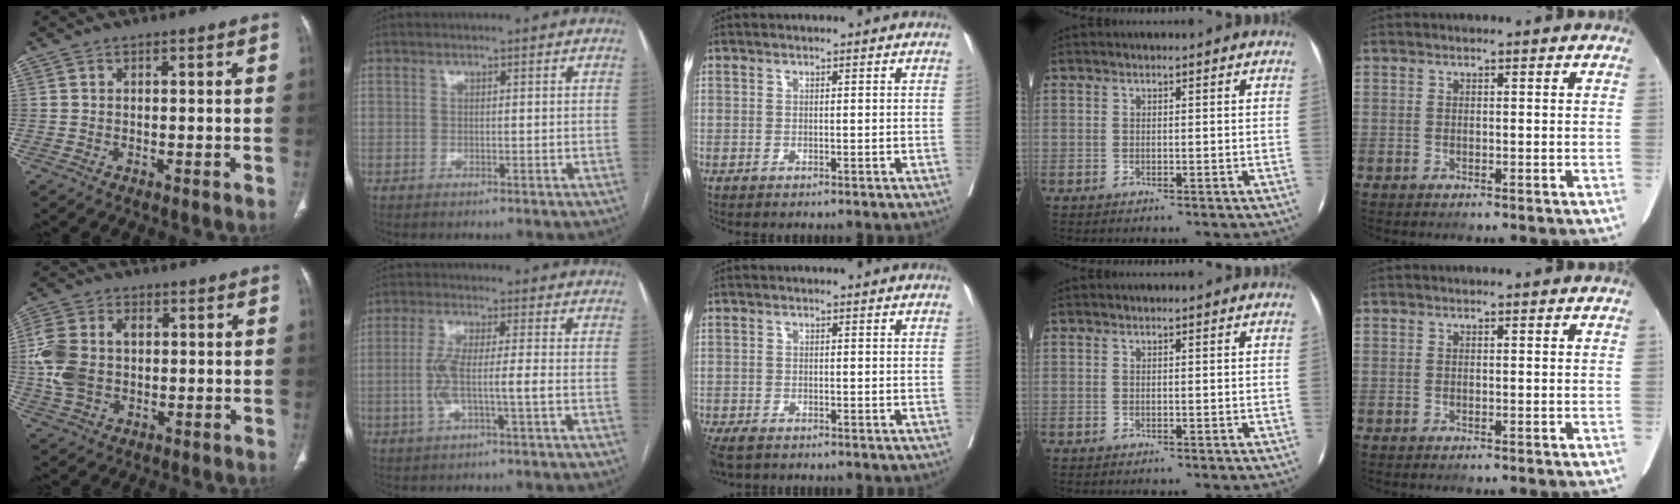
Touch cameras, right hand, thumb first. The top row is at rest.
{"thumb": {"total": 11.2, "force": [0.3, 8.2, 7.6], "torque": [-0.156, 0.016, 0.008]}, "index": {"total": 6.3, "force": [-1.3, 0.5, 6.2], "torque": [-0.129, 0.011, -0.024]}, "middle": {"total": 5.2, "force": [-4.0, 2.2, 2.5], "torque": [-0.047, -0.012, -0.068]}}